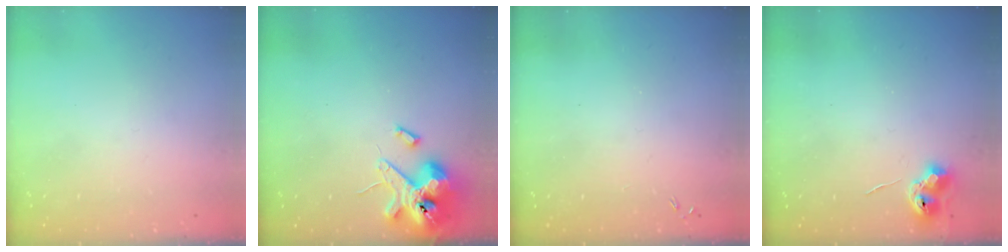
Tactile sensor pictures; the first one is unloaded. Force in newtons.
{"total": 12.7, "press": 12.5, "slide": 2.1}
{"total": 0.0}
{"total": 7.0, "press": 7.0, "slide": 0.7}